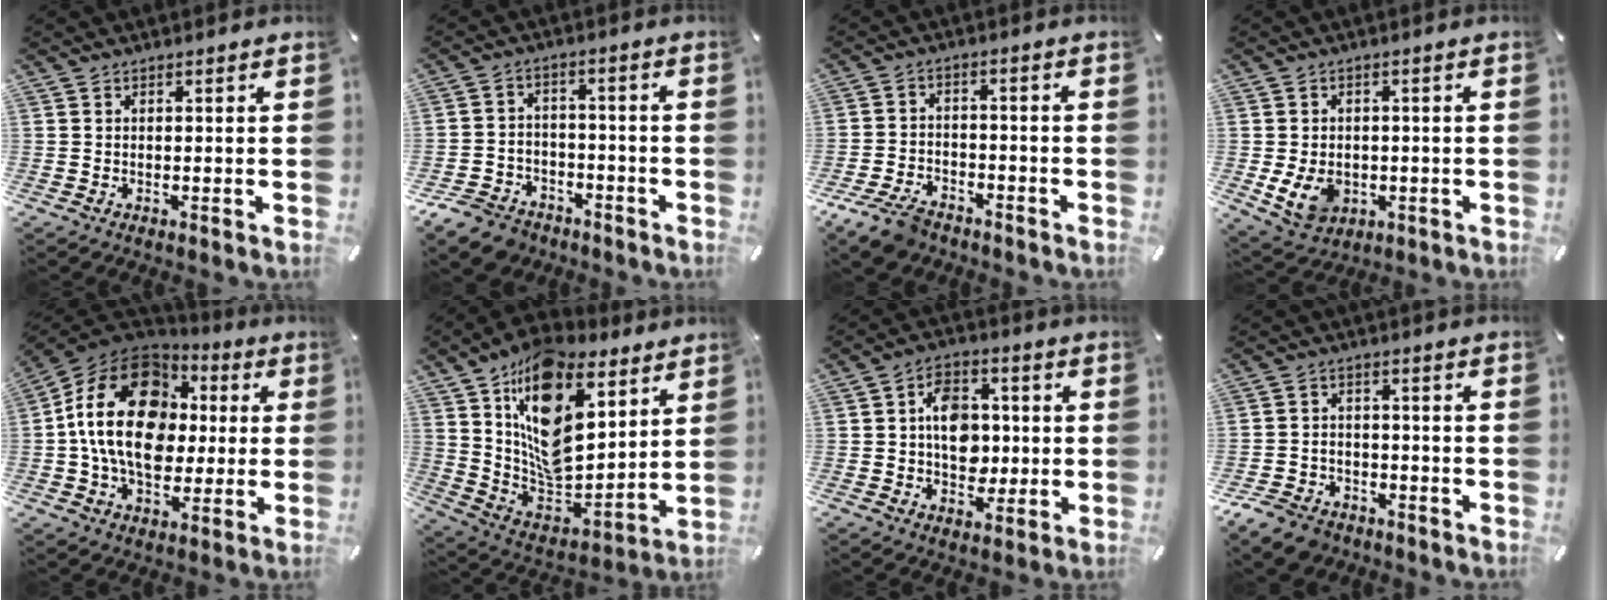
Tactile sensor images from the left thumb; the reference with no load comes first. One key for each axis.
{"total": 8.2, "fx": -6.1, "fy": 5.2, "fz": 2.0, "tx": -0.044, "ty": 0.037, "tz": -0.115}
{"total": 8.1, "fx": -6.0, "fy": 4.1, "fz": 3.5, "tx": -0.075, "ty": 0.027, "tz": -0.114}
{"total": 7.8, "fx": -1.4, "fy": 6.3, "fz": 4.4, "tx": -0.092, "ty": 0.003, "tz": -0.024}
{"total": 21.2, "fx": 1.2, "fy": 15.8, "fz": 14.1, "tx": -0.282, "ty": 0.013, "tz": 0.019}
{"total": 19.1, "fx": 9.1, "fy": 12.0, "fz": 11.8, "tx": -0.210, "ty": -0.066, "tz": 0.161}
{"total": 10.8, "fx": -0.3, "fy": 8.4, "fz": 6.8, "tx": -0.095, "ty": 0.011, "tz": -0.003}
{"total": 7.3, "fx": -5.6, "fy": 4.3, "fz": 2.0, "tx": -0.046, "ty": 0.030, "tz": -0.107}